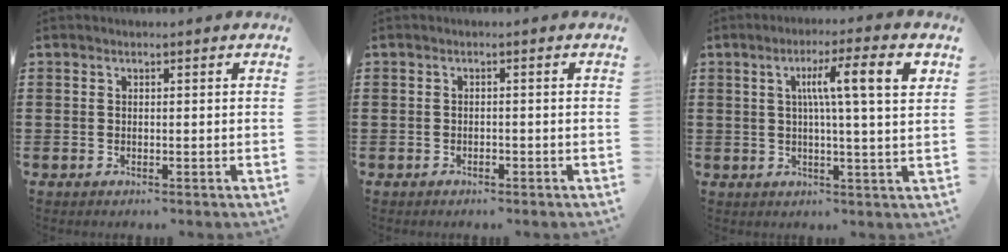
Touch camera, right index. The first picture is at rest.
{"total": 0.9, "force": [-0.8, 0.3, 0.2], "torque": [-0.008, -0.002, -0.016]}
{"total": 9.3, "force": [2.7, 0.6, 8.9], "torque": [-0.158, -0.001, 0.036]}